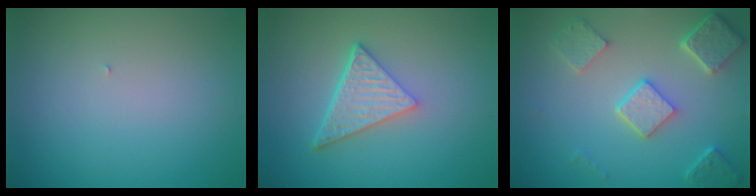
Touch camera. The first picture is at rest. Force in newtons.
{"total": 4.7, "press": 3.4, "slide": 3.3}
{"total": 5.4, "press": 4.2, "slide": 3.4}